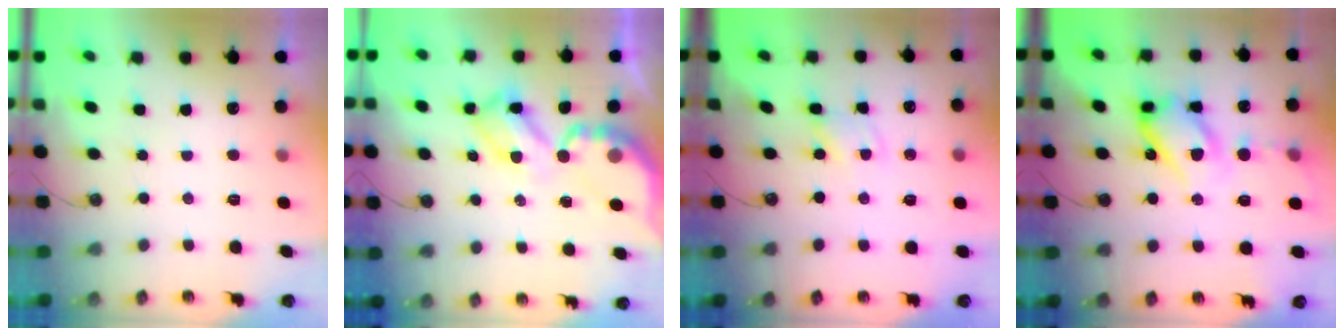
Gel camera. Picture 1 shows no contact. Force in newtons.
{"total": 8.6, "press": 8.6, "slide": 0.6}
{"total": 1.2, "press": 1.2, "slide": 0.1}
{"total": 15.7, "press": 15.5, "slide": 2.6}